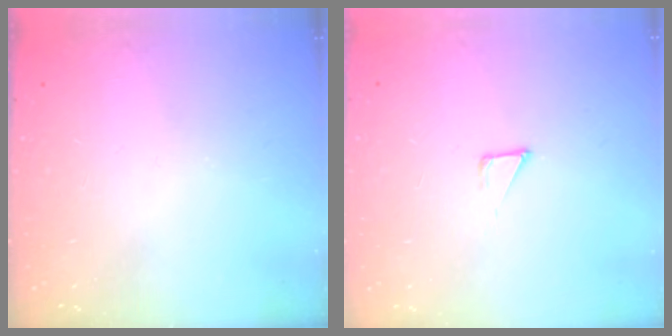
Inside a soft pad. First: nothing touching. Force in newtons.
{"total": 2.7, "press": 2.7, "slide": 0.3}